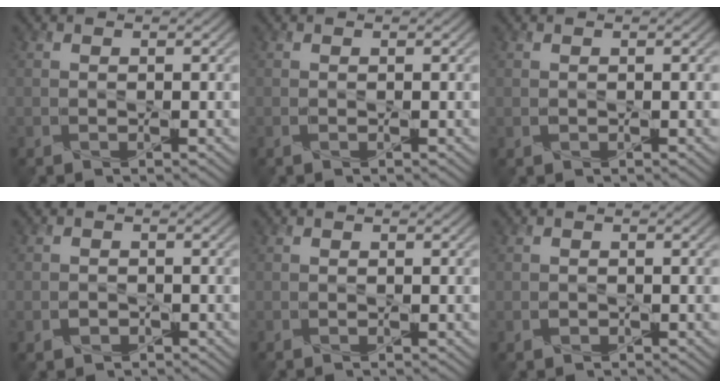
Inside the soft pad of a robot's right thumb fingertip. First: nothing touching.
{"total": 0.0}
{"total": 0.0}
{"total": 1.3, "force": [-0.7, 1.0, 0.5], "torque": [-0.009, -0.002, -0.014]}
{"total": 0.0}
{"total": 0.7, "force": [-0.3, 0.6, 0.2], "torque": [-0.003, -0.004, -0.008]}